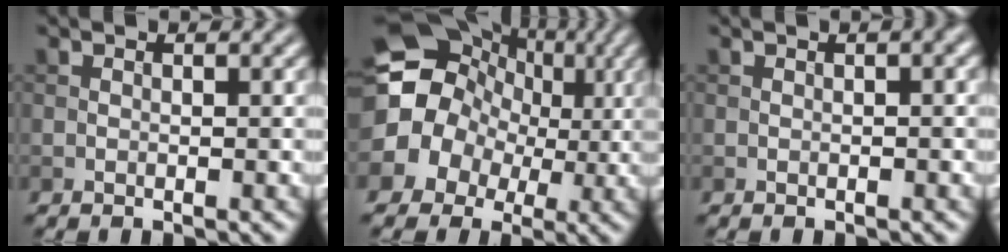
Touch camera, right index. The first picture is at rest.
{"total": 15.1, "force": [1.7, 13.6, 6.3], "torque": [-0.153, 0.030, -0.003]}
{"total": 1.8, "force": [0.4, 0.5, 1.6], "torque": [-0.020, 0.006, 0.002]}